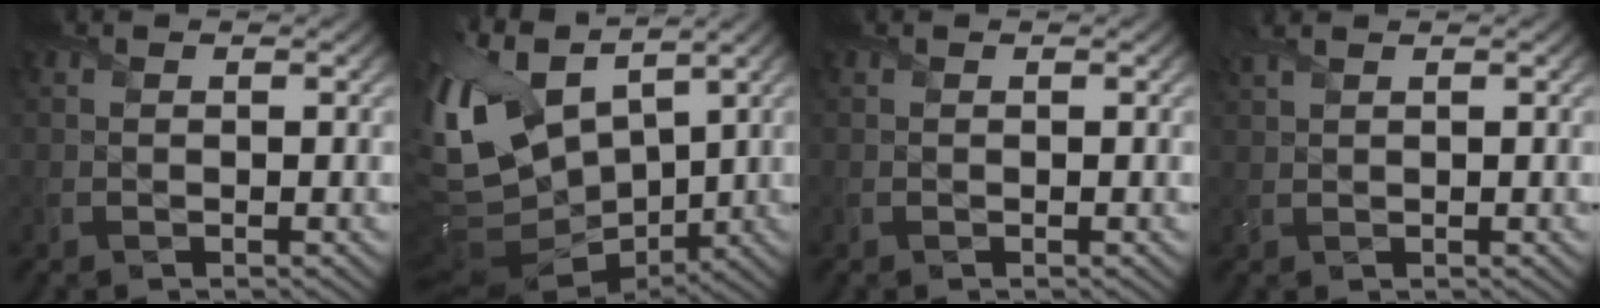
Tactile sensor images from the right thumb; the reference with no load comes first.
{"total": 15.3, "force": [3.7, 9.1, 11.7], "torque": [-0.290, -0.004, 0.089]}
{"total": 0.0}
{"total": 1.6, "force": [1.3, 0.2, 0.9], "torque": [-0.027, 0.011, 0.032]}